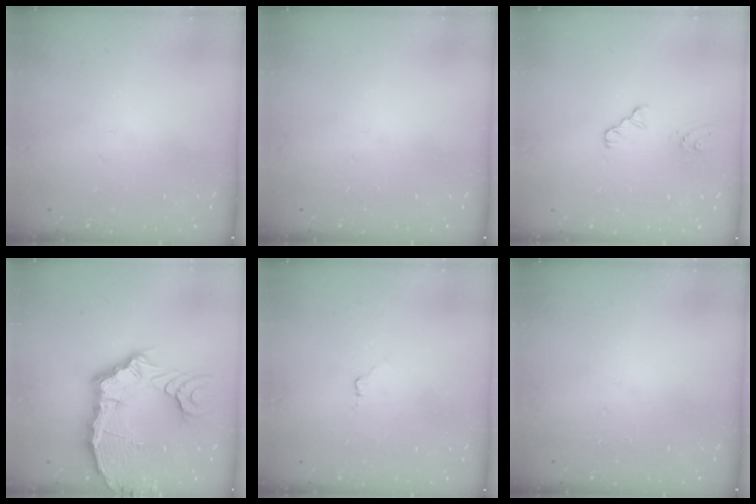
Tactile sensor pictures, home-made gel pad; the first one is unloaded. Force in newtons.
{"total": 0.0}
{"total": 3.5, "press": 3.4, "slide": 0.5}
{"total": 13.7, "press": 13.5, "slide": 1.9}
{"total": 2.9, "press": 2.8, "slide": 0.4}
{"total": 0.0}